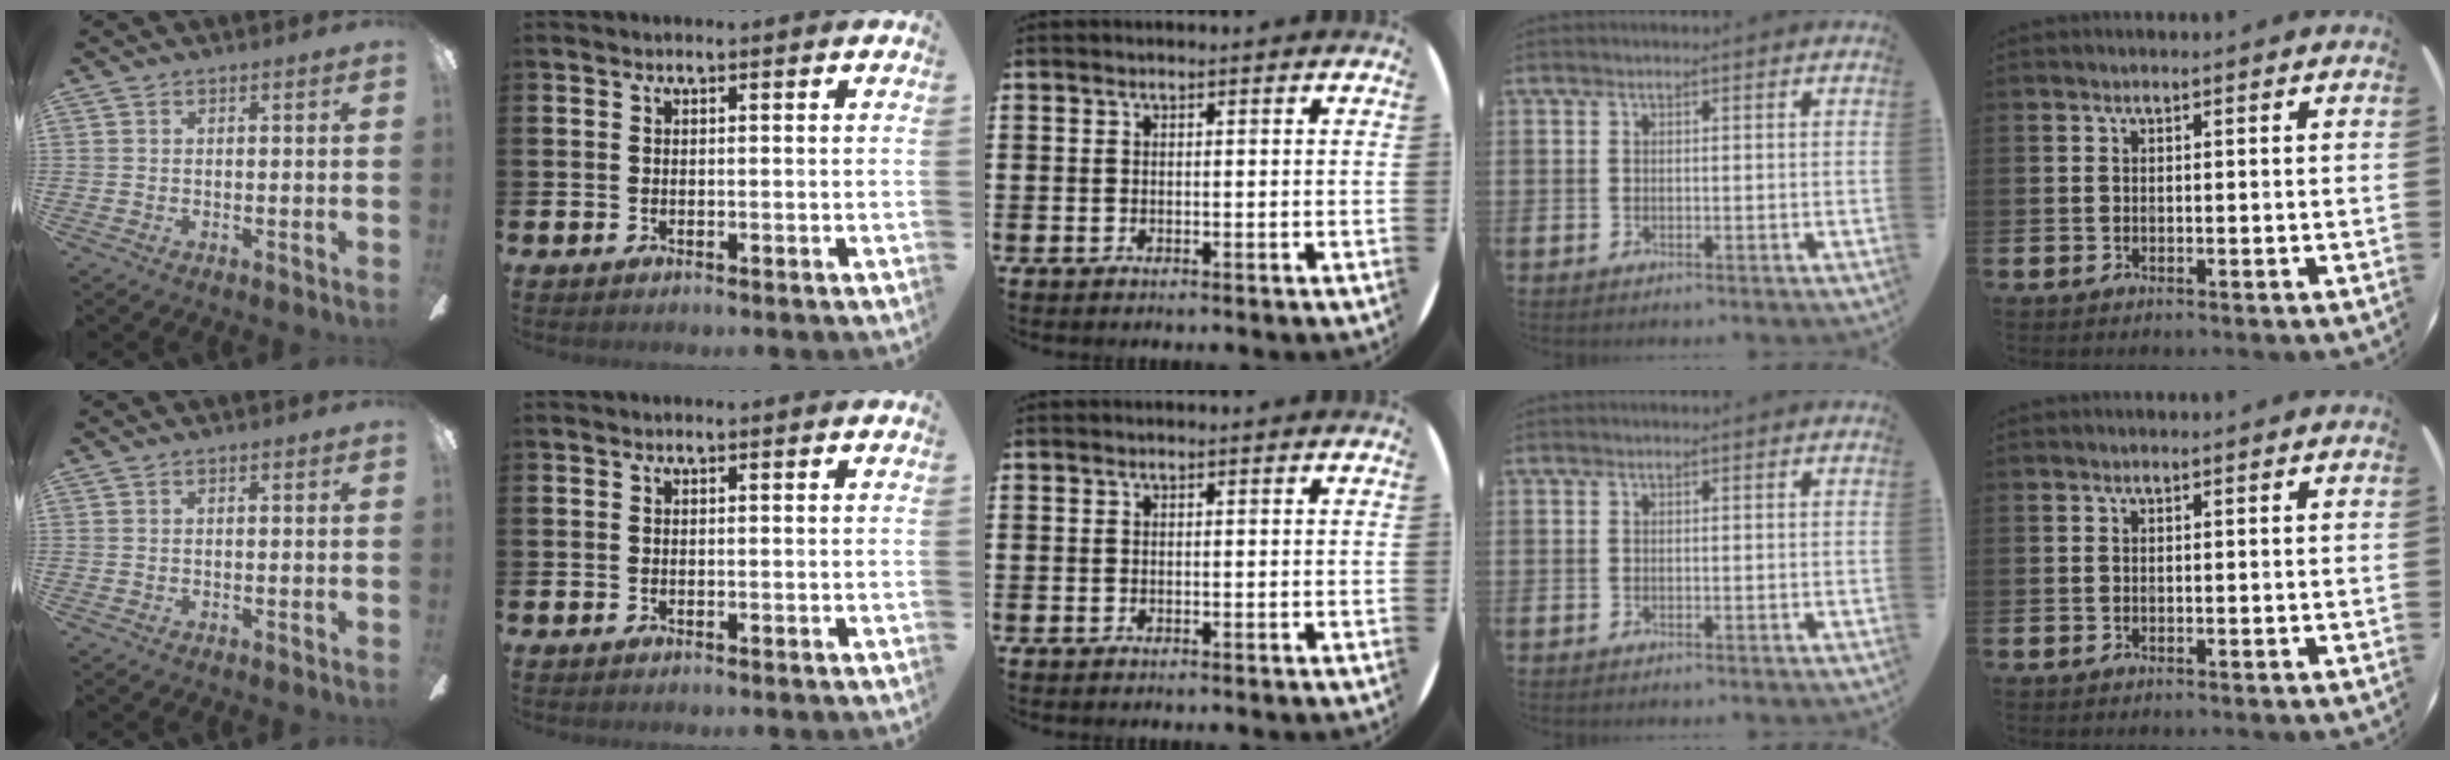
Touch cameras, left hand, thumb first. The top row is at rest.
{}